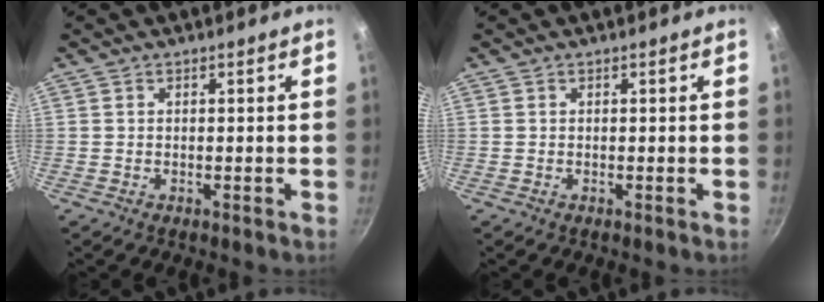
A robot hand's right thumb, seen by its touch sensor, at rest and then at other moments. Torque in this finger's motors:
{"motor_torque": [-0.67, -0.16, 0.00, 0.00, 0.02]}